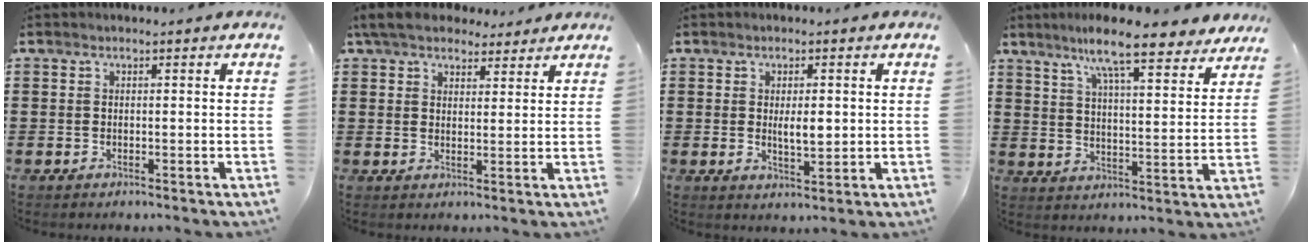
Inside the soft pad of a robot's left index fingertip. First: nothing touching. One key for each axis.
{"total": 5.7, "fx": 4.8, "fy": 2.1, "fz": 2.1, "tx": -0.057, "ty": 0.000, "tz": 0.091}
{"total": 3.5, "fx": 0.5, "fy": 1.2, "fz": 3.2, "tx": -0.046, "ty": -0.003, "tz": 0.004}
{"total": 10.0, "fx": 8.3, "fy": 0.4, "fz": 5.6, "tx": -0.116, "ty": -0.040, "tz": 0.138}